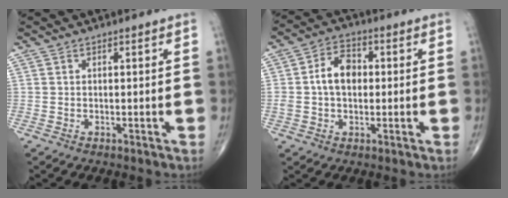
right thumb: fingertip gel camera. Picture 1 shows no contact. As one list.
[{"total": 7.7, "force": [0.4, 5.2, 5.7], "torque": [-0.092, 0.019, 0.003]}]